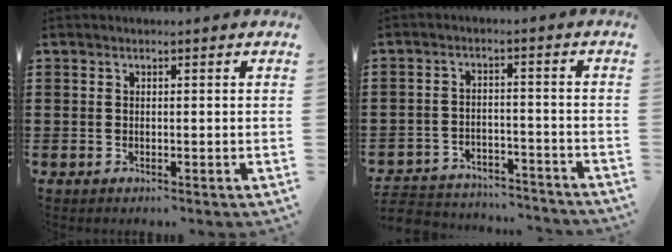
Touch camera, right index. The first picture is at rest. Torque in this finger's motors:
{"motor_torque": [-1.34, 0.80, -1.05, -0.21]}